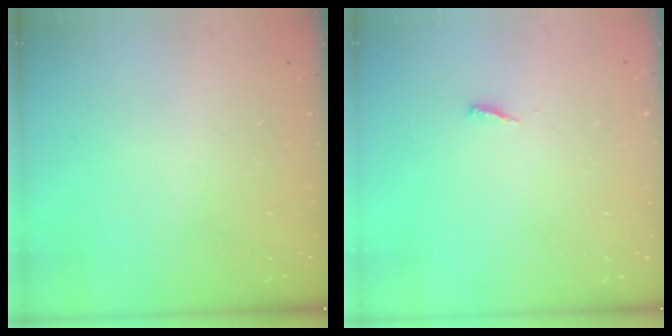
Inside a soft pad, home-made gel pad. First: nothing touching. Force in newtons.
{"total": 3.2, "press": 3.2, "slide": 0.2}